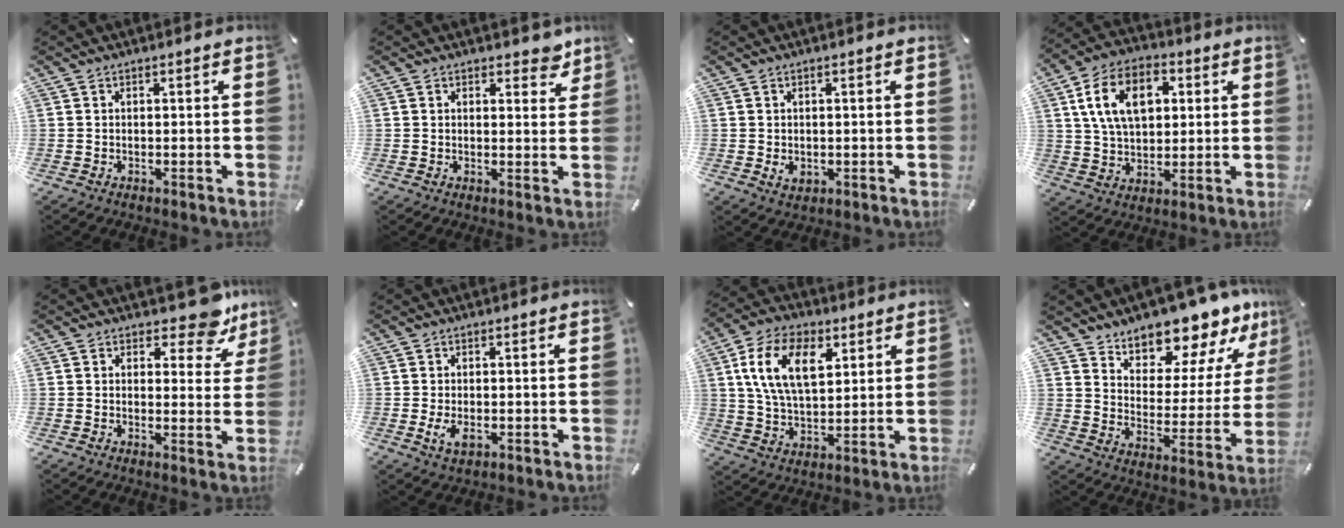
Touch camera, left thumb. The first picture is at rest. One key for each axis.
{"total": 3.6, "fx": 2.5, "fy": 2.2, "fz": 1.4, "tx": -0.002, "ty": -0.010, "tz": 0.038}
{"total": 2.1, "fx": -0.1, "fy": 1.7, "fz": 1.1, "tx": -0.013, "ty": 0.001, "tz": -0.004}
{"total": 13.7, "fx": 3.9, "fy": 9.4, "fz": 9.3, "tx": -0.186, "ty": 0.009, "tz": 0.068}
{"total": 9.2, "fx": 6.5, "fy": 4.3, "fz": 4.9, "tx": -0.049, "ty": -0.045, "tz": 0.109}
{"total": 3.8, "fx": -0.8, "fy": 2.1, "fz": 3.1, "tx": -0.080, "ty": -0.008, "tz": -0.019}
{"total": 14.8, "fx": 5.7, "fy": 8.7, "fz": 10.6, "tx": -0.225, "ty": 0.003, "tz": 0.101}
{"total": 13.5, "fx": 12.7, "fy": 4.4, "fz": 1.7, "tx": -0.027, "ty": -0.130, "tz": 0.219}